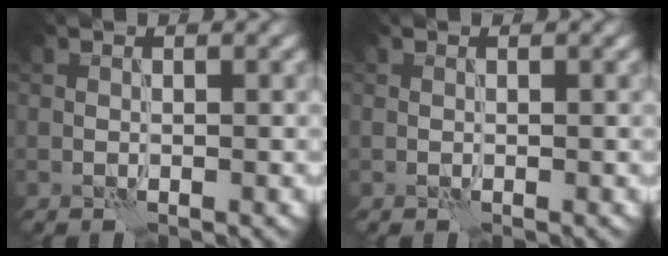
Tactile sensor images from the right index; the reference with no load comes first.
{"total": 0.0}